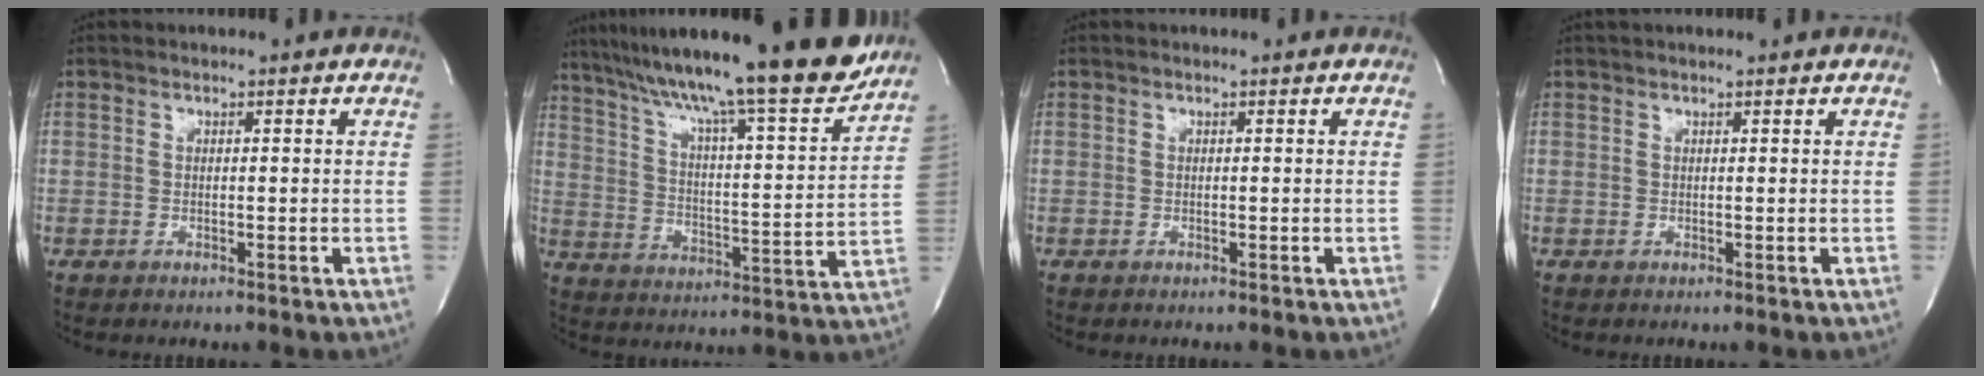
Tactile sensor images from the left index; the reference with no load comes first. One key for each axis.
{"total": 23.5, "fx": 19.4, "fy": 0.6, "fz": 13.2, "tx": -0.219, "ty": -0.018, "tz": 0.289}
{"total": 0.0}
{"total": 2.3, "fx": 2.0, "fy": 0.1, "fz": 1.2, "tx": -0.014, "ty": 0.023, "tz": 0.026}